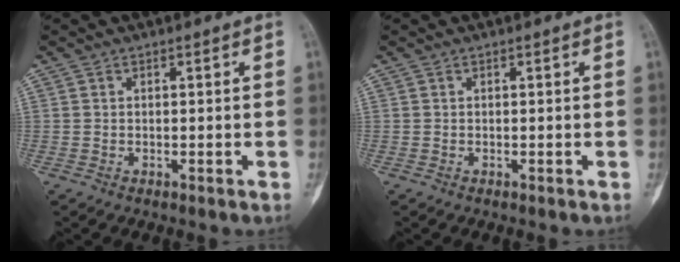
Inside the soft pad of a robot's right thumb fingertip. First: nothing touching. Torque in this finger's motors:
{"motor_torque": [0.01, 0.00, -0.01, 0.00, 0.00]}